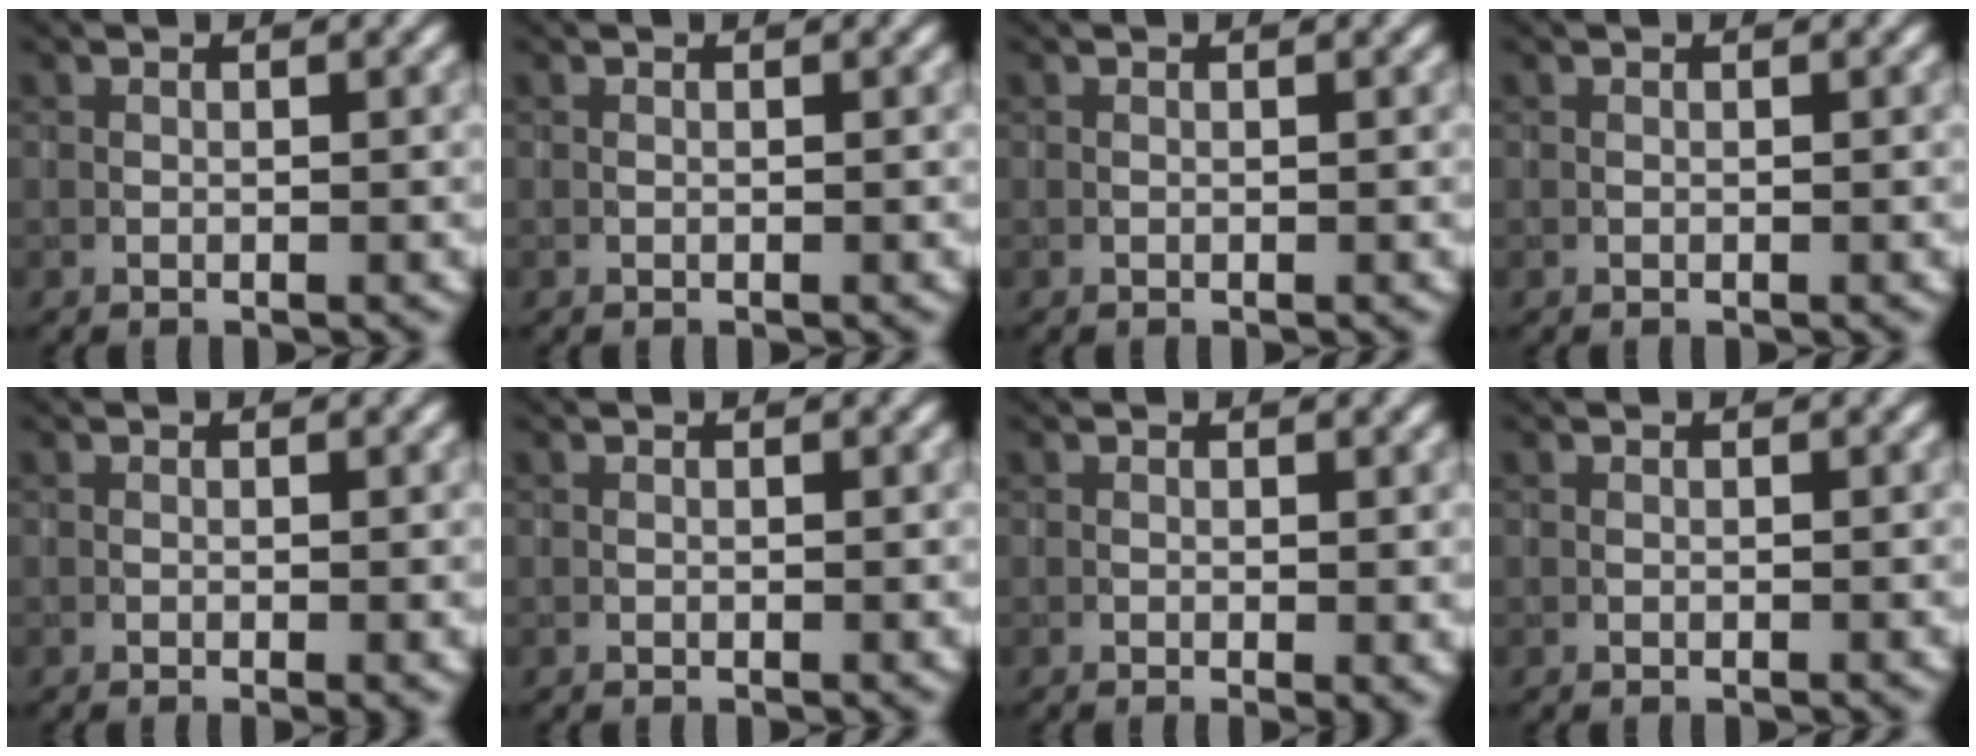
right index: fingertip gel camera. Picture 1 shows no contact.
{"total": 0.0}
{"total": 0.0}
{"total": 0.0}
{"total": 0.8, "force": [-0.1, 0.1, 0.8], "torque": [-0.009, -0.005, -0.003]}
{"total": 0.0}
{"total": 1.1, "force": [0.0, 0.3, 1.1], "torque": [-0.011, -0.007, -0.003]}
{"total": 0.0}